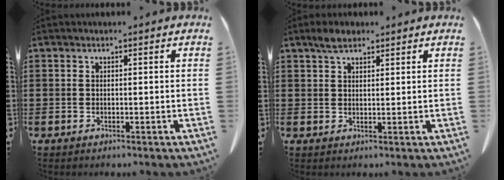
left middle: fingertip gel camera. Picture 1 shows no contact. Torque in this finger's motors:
{"motor_torque": [0.09, -0.03, 0.05, 0.03]}